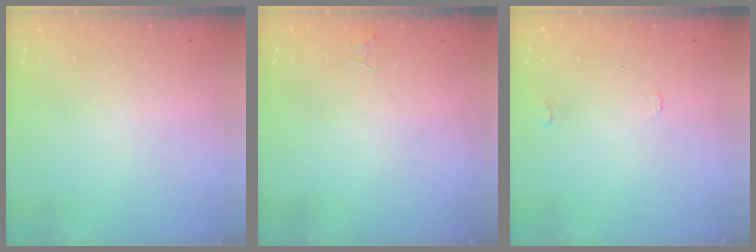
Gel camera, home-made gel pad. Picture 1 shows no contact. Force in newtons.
{"total": 2.8, "press": 2.8, "slide": 0.2}
{"total": 4.4, "press": 4.4, "slide": 0.5}